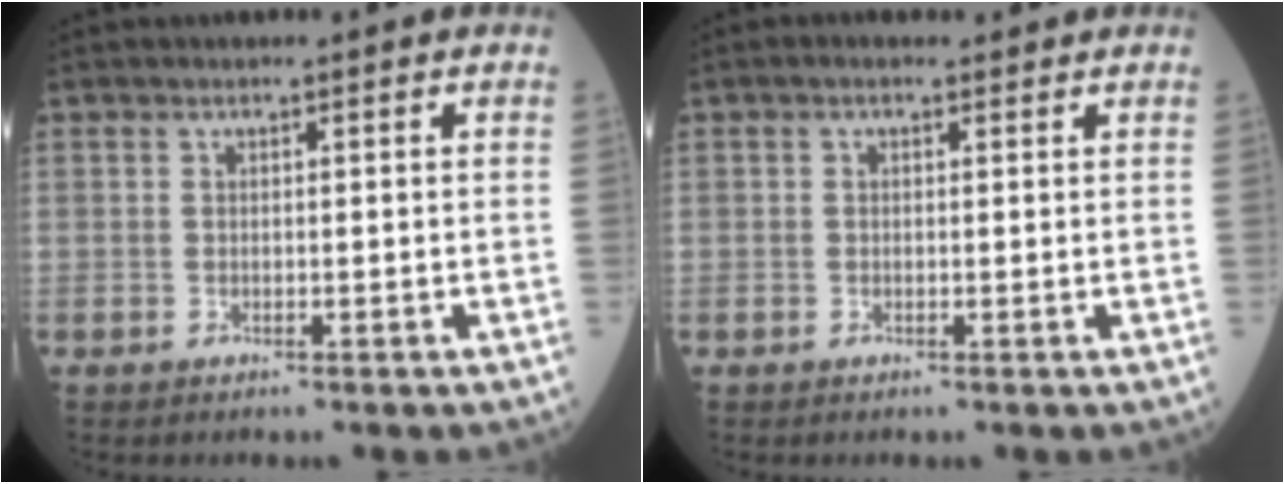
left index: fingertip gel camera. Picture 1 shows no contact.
{"total": 1.4, "force": [0.8, 0.8, 0.7], "torque": [-0.017, 0.011, 0.010]}